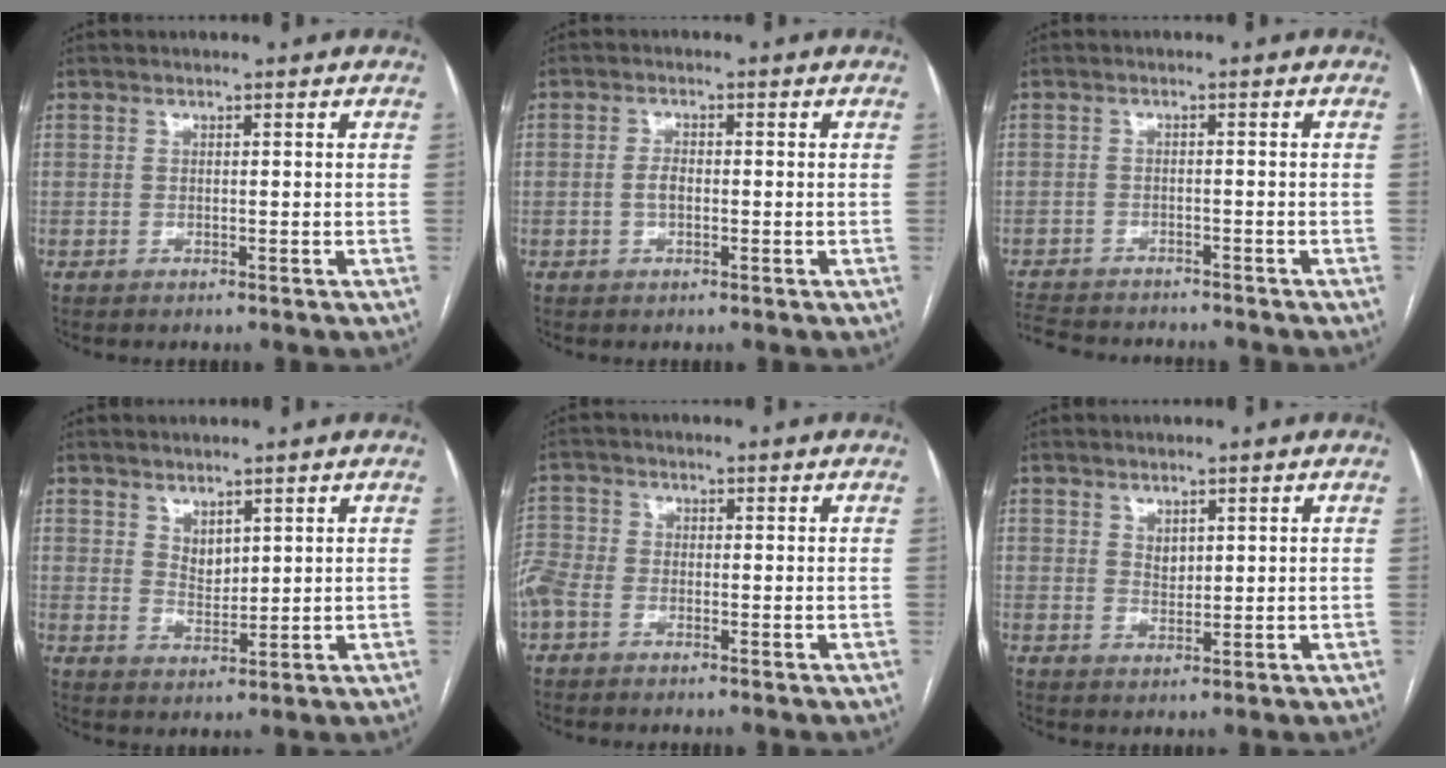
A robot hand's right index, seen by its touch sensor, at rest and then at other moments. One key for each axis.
{"total": 2.0, "fx": -0.3, "fy": 1.0, "fz": 1.7, "tx": -0.036, "ty": 0.005, "tz": -0.002}
{"total": 11.0, "fx": -10.0, "fy": 2.7, "fz": 3.7, "tx": -0.085, "ty": -0.005, "tz": -0.143}
{"total": 3.0, "fx": 1.9, "fy": 1.7, "fz": 1.7, "tx": -0.030, "ty": -0.006, "tz": 0.045}
{"total": 5.0, "fx": -2.1, "fy": 3.7, "fz": 2.7, "tx": -0.083, "ty": 0.009, "tz": -0.043}
{"total": 1.9, "fx": 1.0, "fy": 1.2, "fz": 1.1, "tx": -0.019, "ty": -0.001, "tz": 0.024}